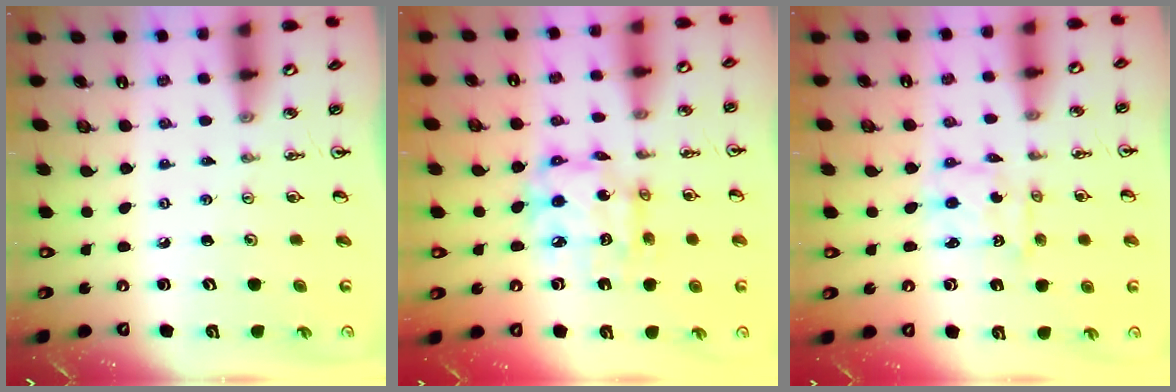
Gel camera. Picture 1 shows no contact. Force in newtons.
{"total": 11.9, "press": 11.9, "slide": 1.3}
{"total": 1.7, "press": 1.7, "slide": 0.0}